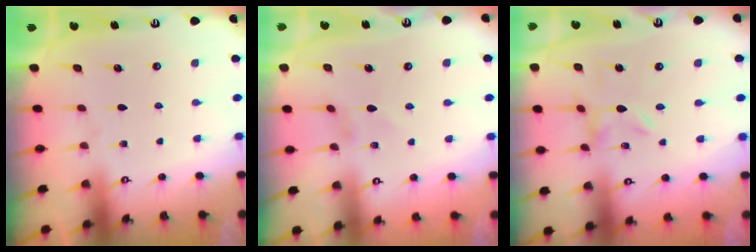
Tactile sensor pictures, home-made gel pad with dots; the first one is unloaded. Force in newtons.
{"total": 1.2, "press": 1.1, "slide": 0.4}
{"total": 0.0}